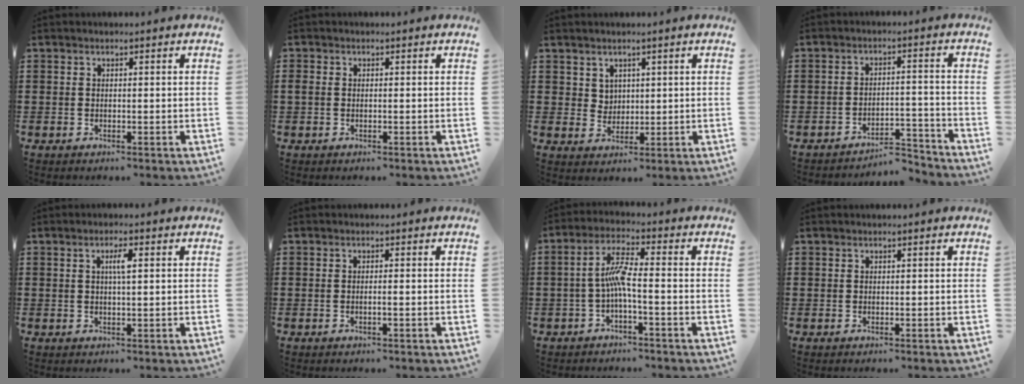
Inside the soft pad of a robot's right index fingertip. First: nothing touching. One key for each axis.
{"total": 0.8, "fx": -0.3, "fy": 0.4, "fz": 0.6, "tx": -0.014, "ty": -0.001, "tz": -0.006}
{"total": 2.7, "fx": 1.7, "fy": 2.1, "fz": 0.4, "tx": -0.018, "ty": 0.007, "tz": 0.033}
{"total": 5.1, "fx": -4.8, "fy": 0.6, "fz": 1.5, "tx": -0.028, "ty": 0.001, "tz": -0.096}
{"total": 2.4, "fx": 0.5, "fy": 0.4, "fz": 2.3, "tx": -0.047, "ty": 0.003, "tz": 0.006}
{"total": 0.9, "fx": -0.4, "fy": -0.2, "fz": 0.8, "tx": -0.015, "ty": -0.004, "tz": -0.008}
{"total": 5.8, "fx": -1.3, "fy": 0.8, "fz": 5.6, "tx": -0.118, "ty": 0.000, "tz": -0.030}
{"total": 0.0}